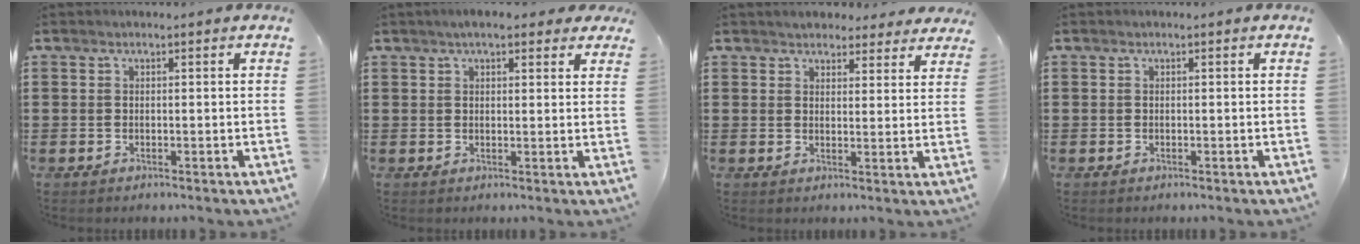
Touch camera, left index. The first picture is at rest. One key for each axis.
{"total": 3.8, "fx": 2.8, "fy": 1.0, "fz": 2.3, "tx": -0.052, "ty": 0.006, "tz": 0.049}
{"total": 3.4, "fx": 3.3, "fy": 0.7, "fz": 0.1, "tx": -0.013, "ty": -0.007, "tz": 0.063}
{"total": 0.0}